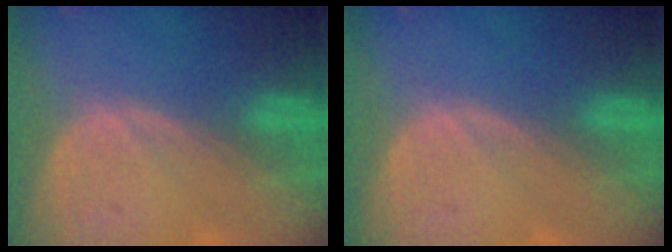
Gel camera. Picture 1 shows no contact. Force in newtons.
{"total": 0.0}